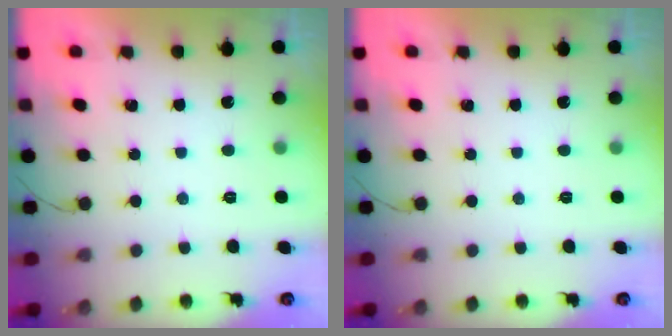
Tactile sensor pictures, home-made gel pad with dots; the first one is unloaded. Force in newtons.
{"total": 0.0}